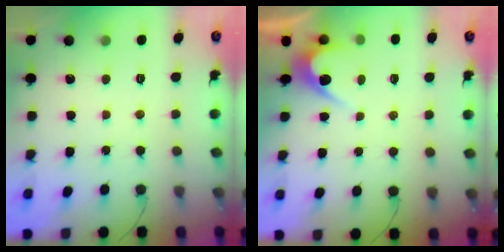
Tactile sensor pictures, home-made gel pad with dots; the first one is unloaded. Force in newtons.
{"total": 2.6, "press": 2.6, "slide": 0.1}